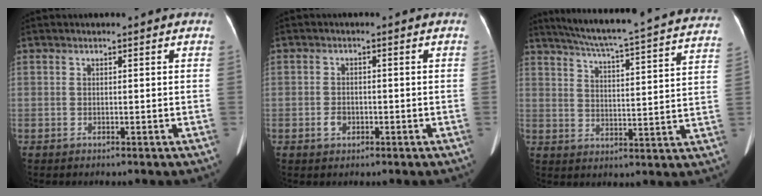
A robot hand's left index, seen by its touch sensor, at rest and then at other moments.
{"total": 2.0, "force": [-0.9, 1.5, 1.0], "torque": [-0.023, 0.002, -0.014]}
{"total": 28.2, "force": [25.6, 1.6, 11.7], "torque": [-0.190, -0.043, 0.319]}